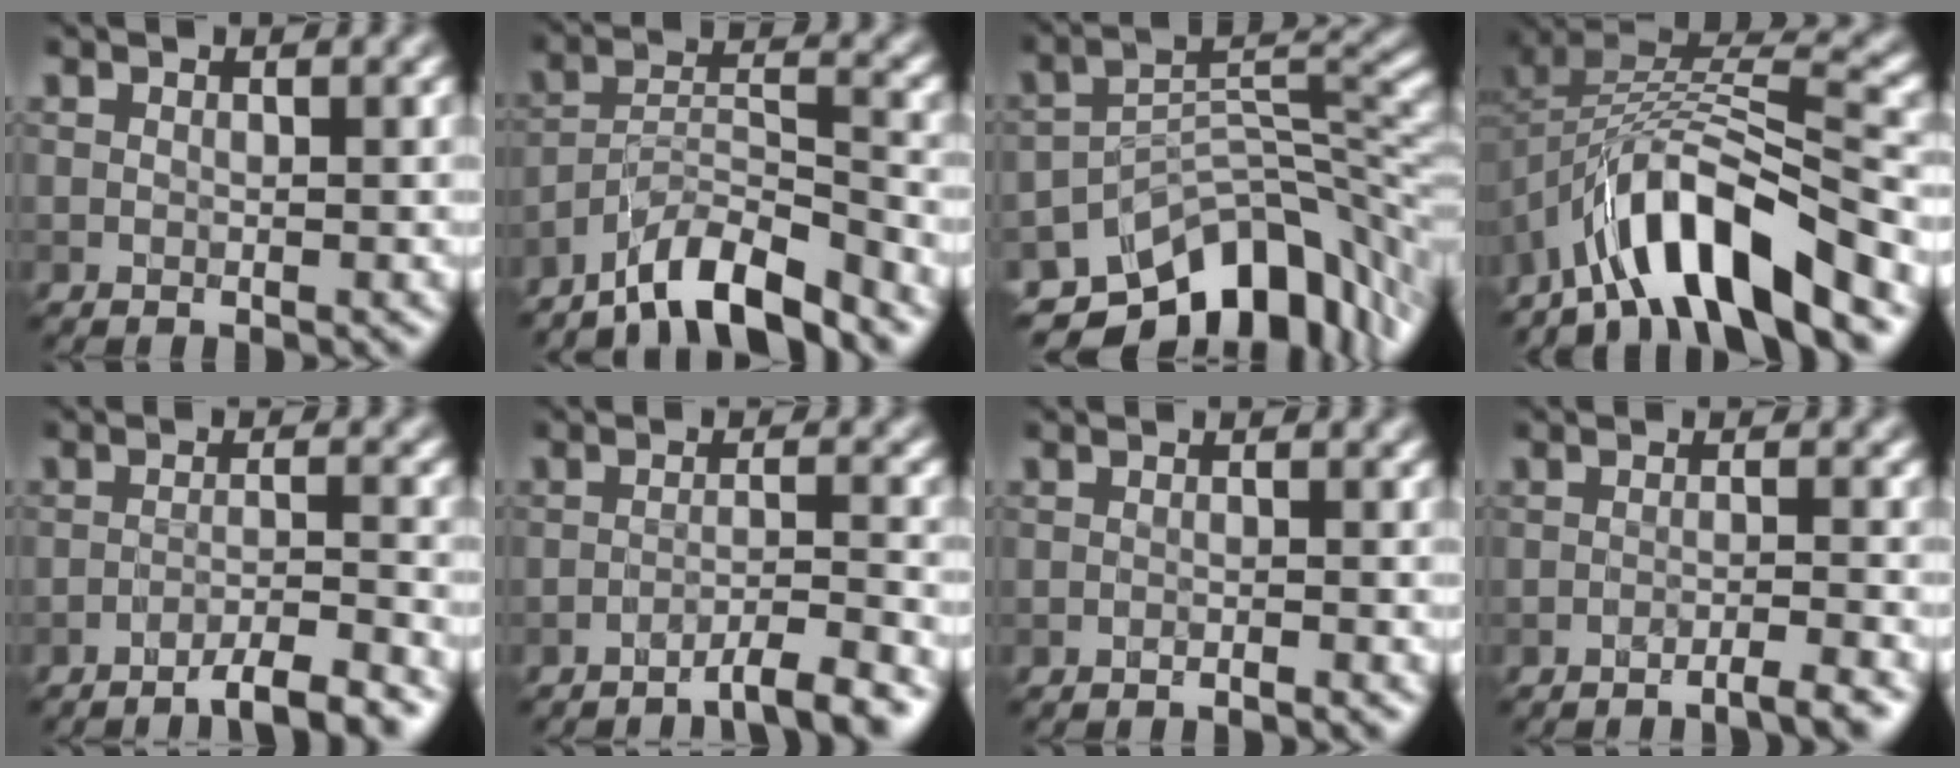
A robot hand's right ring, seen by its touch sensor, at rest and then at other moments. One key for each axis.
{"total": 7.4, "fx": -6.3, "fy": 1.2, "fz": 3.8, "tx": -0.058, "ty": 0.006, "tz": -0.116}
{"total": 10.3, "fx": -6.9, "fy": 5.3, "fz": 5.4, "tx": -0.069, "ty": -0.004, "tz": -0.119}
{"total": 9.9, "fx": -6.6, "fy": 2.8, "fz": 6.9, "tx": -0.102, "ty": 0.015, "tz": -0.118}
{"total": 4.4, "fx": -3.4, "fy": 0.4, "fz": 2.8, "tx": -0.035, "ty": 0.011, "tz": -0.058}
{"total": 4.0, "fx": -3.0, "fy": 0.4, "fz": 2.6, "tx": -0.031, "ty": 0.011, "tz": -0.054}
{"total": 0.8, "fx": -0.7, "fy": -0.1, "fz": 0.4, "tx": -0.006, "ty": 0.002, "tz": -0.013}
{"total": 3.0, "fx": -2.3, "fy": 0.3, "fz": 2.0, "tx": -0.023, "ty": 0.010, "tz": -0.041}